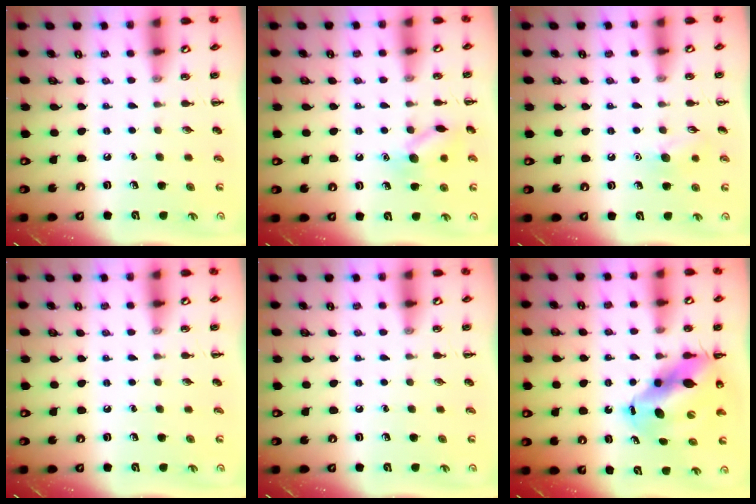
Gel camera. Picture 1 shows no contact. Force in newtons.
{"total": 10.4, "press": 10.4, "slide": 0.5}
{"total": 7.2, "press": 7.0, "slide": 1.7}
{"total": 0.0}
{"total": 0.0}
{"total": 12.4, "press": 11.9, "slide": 3.3}